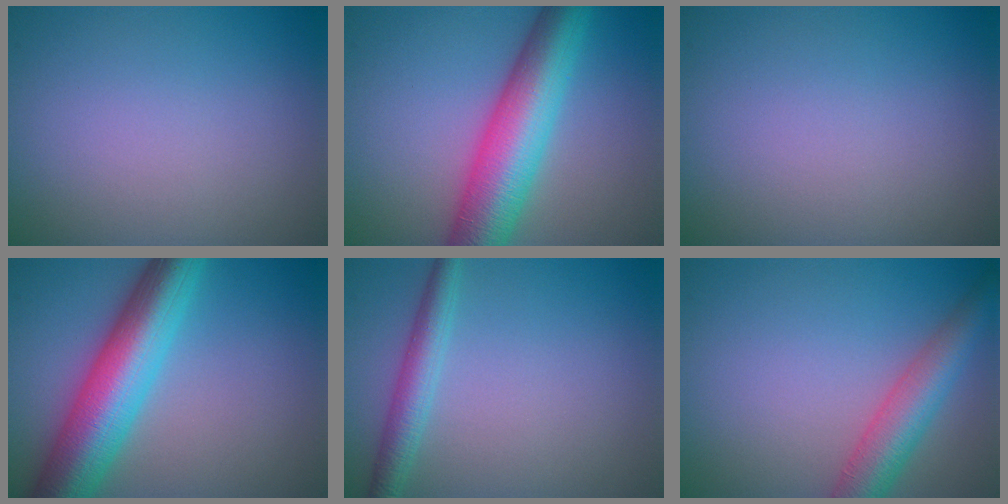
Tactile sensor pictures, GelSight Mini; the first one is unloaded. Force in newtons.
{"total": 9.1, "press": 9.0, "slide": 0.4}
{"total": 0.0}
{"total": 9.5, "press": 9.5, "slide": 0.3}
{"total": 2.7, "press": 2.7, "slide": 0.1}
{"total": 5.0, "press": 5.0, "slide": 0.3}